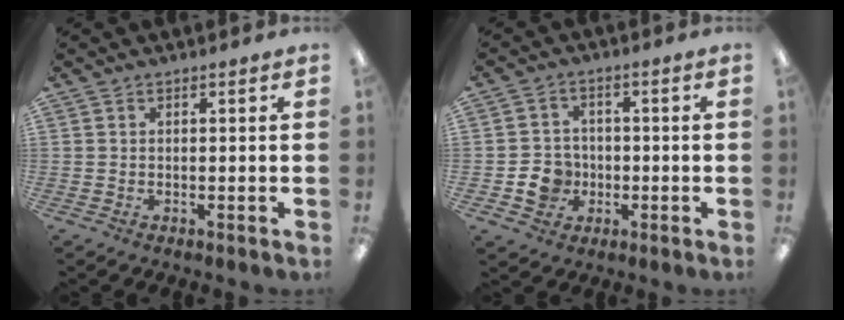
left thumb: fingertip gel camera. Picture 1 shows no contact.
{"total": 7.0, "force": [-2.2, 6.1, 2.8], "torque": [-0.053, 0.016, -0.034]}